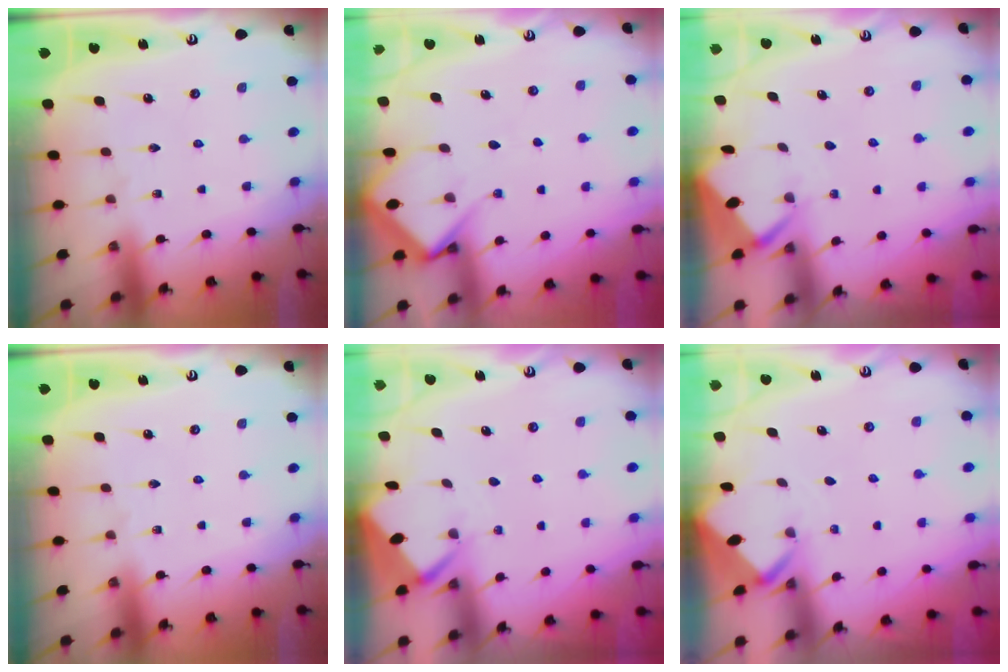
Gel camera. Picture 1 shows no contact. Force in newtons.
{"total": 6.8, "press": 6.8, "slide": 0.6}
{"total": 2.7, "press": 2.6, "slide": 0.4}
{"total": 0.0}
{"total": 2.8, "press": 2.8, "slide": 0.3}
{"total": 2.0, "press": 2.0, "slide": 0.2}